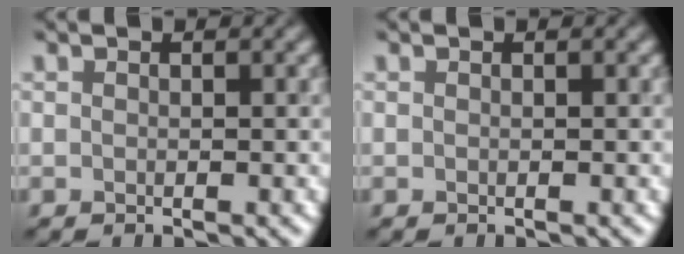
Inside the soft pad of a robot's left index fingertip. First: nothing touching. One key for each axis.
{"total": 0.0}